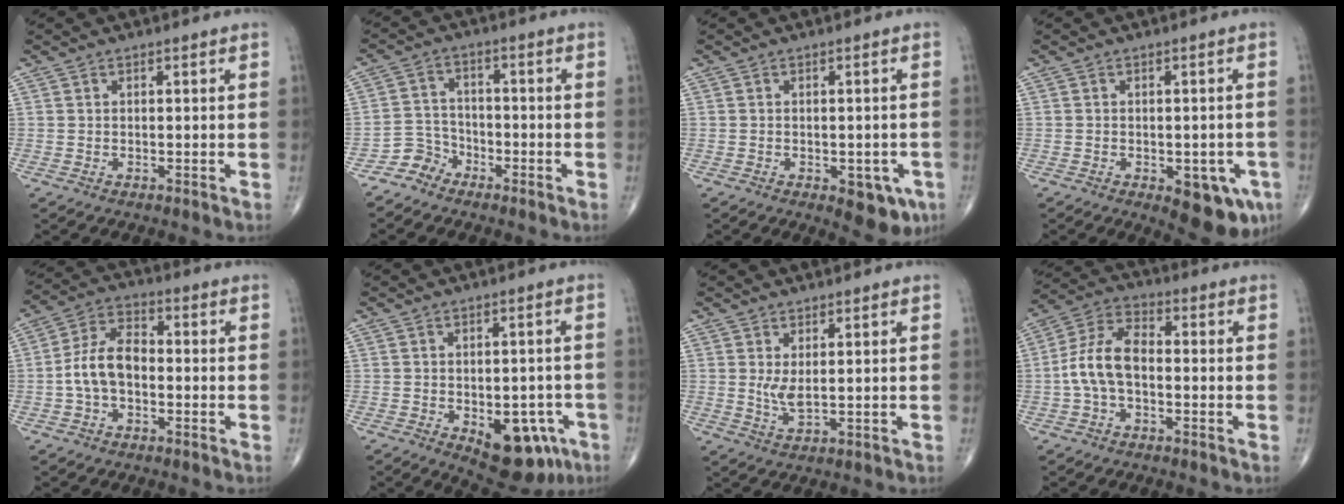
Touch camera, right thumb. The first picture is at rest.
{"total": 4.4, "force": [-3.5, 2.7, -0.2], "torque": [0.027, 0.032, -0.076]}
{"total": 6.9, "force": [-2.9, 3.4, 5.3], "torque": [-0.040, 0.004, -0.029]}
{"total": 10.0, "force": [-4.2, 4.6, 7.9], "torque": [-0.069, 0.006, -0.044]}
{"total": 8.6, "force": [-1.5, 5.1, 6.7], "torque": [-0.127, 0.031, -0.037]}
{"total": 12.5, "force": [-5.1, 6.8, 9.2], "torque": [-0.084, 0.016, -0.055]}
{"total": 3.1, "force": [0.7, 1.0, 2.8], "torque": [-0.056, -0.013, 0.020]}
{"total": 9.2, "force": [-1.4, 5.1, 7.6], "torque": [-0.152, 0.034, -0.035]}